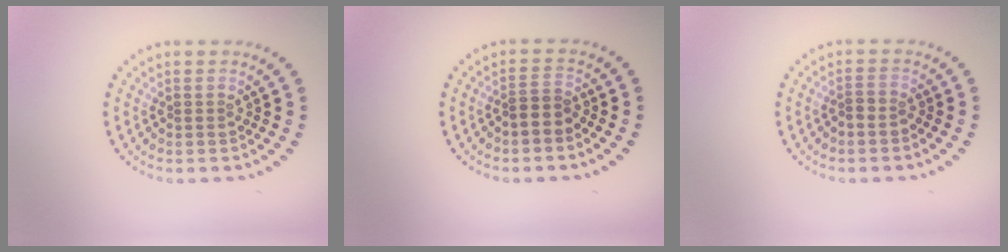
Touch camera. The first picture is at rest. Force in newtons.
{"total": 1.5, "press": 1.0, "slide": 1.0}
{"total": 1.1, "press": 0.7, "slide": 0.8}